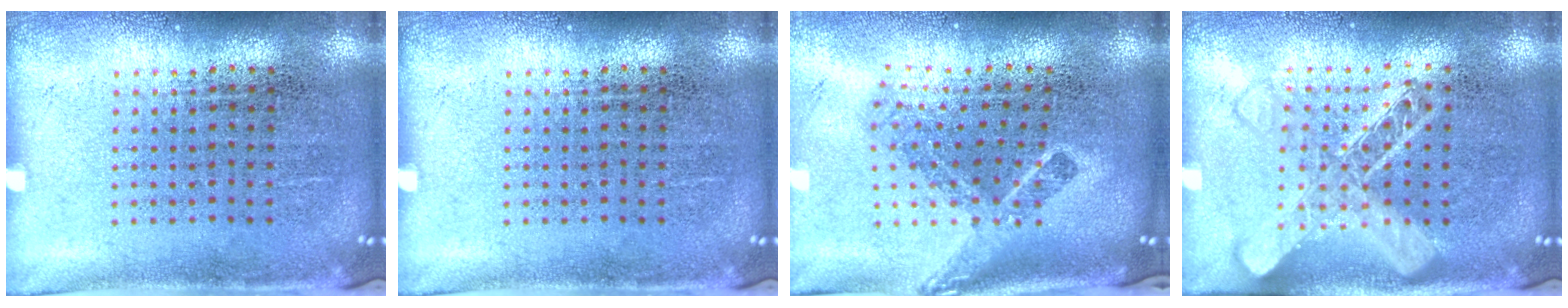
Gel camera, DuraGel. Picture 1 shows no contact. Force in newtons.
{"total": 0.0}
{"total": 2.2, "press": 1.5, "slide": 1.7}
{"total": 2.0, "press": 2.0, "slide": 0.2}